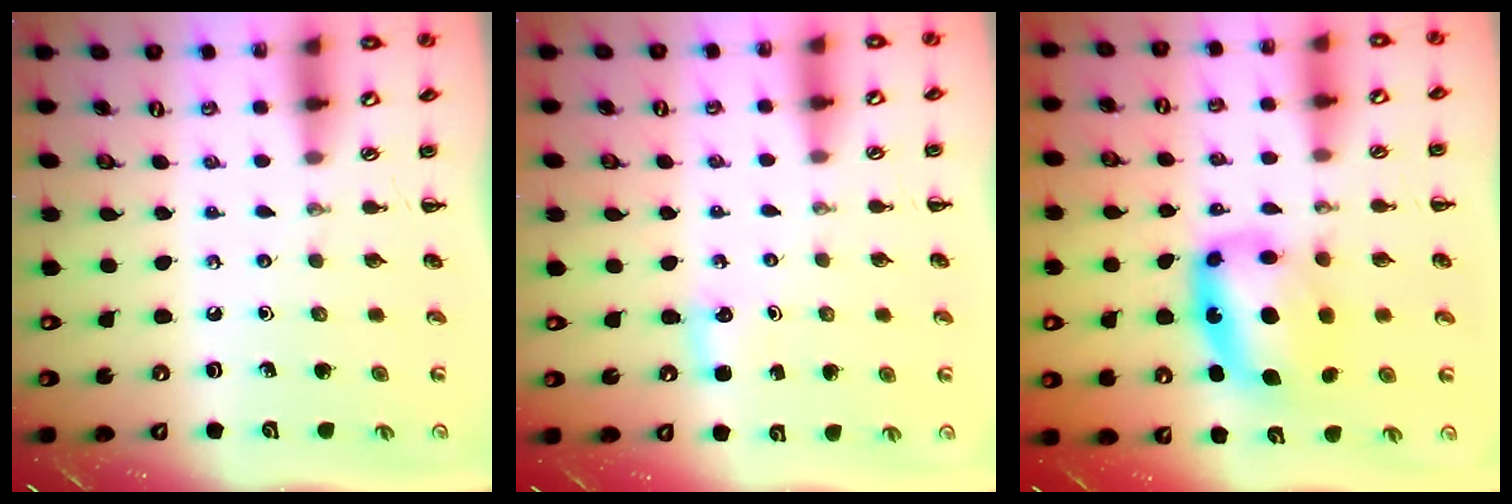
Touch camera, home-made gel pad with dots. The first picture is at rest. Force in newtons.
{"total": 2.5, "press": 2.4, "slide": 0.8}
{"total": 10.3, "press": 10.0, "slide": 2.6}